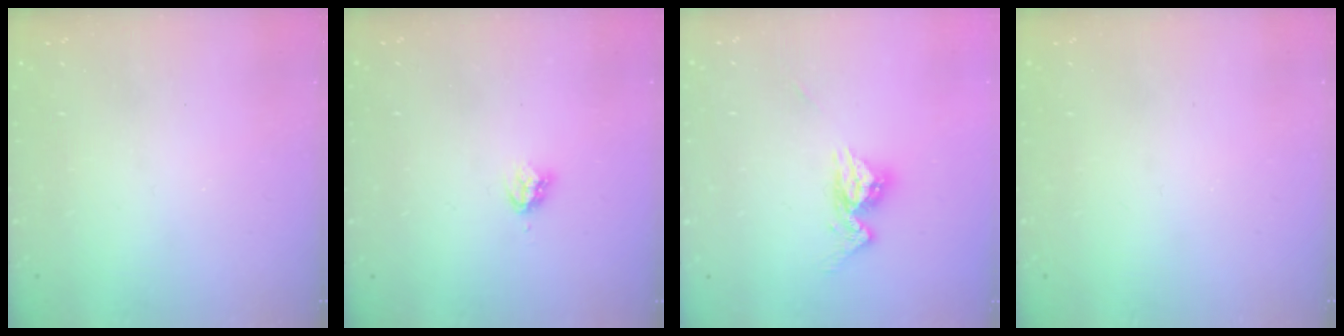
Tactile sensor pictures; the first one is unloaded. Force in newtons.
{"total": 3.3, "press": 3.3, "slide": 0.4}
{"total": 9.4, "press": 9.4, "slide": 0.8}
{"total": 0.0}